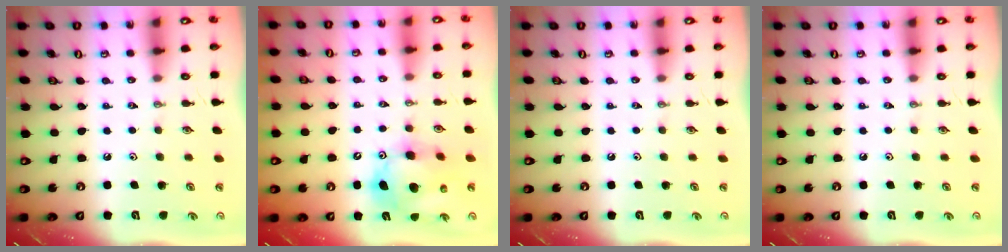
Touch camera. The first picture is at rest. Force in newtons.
{"total": 14.2, "press": 14.0, "slide": 2.4}
{"total": 0.0}
{"total": 0.0}